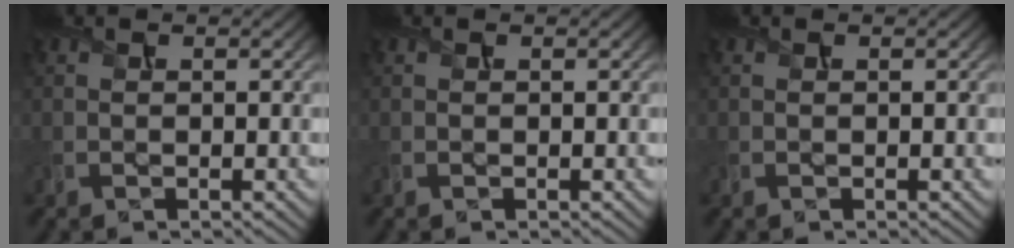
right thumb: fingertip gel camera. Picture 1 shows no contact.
{"total": 0.0}
{"total": 0.0}